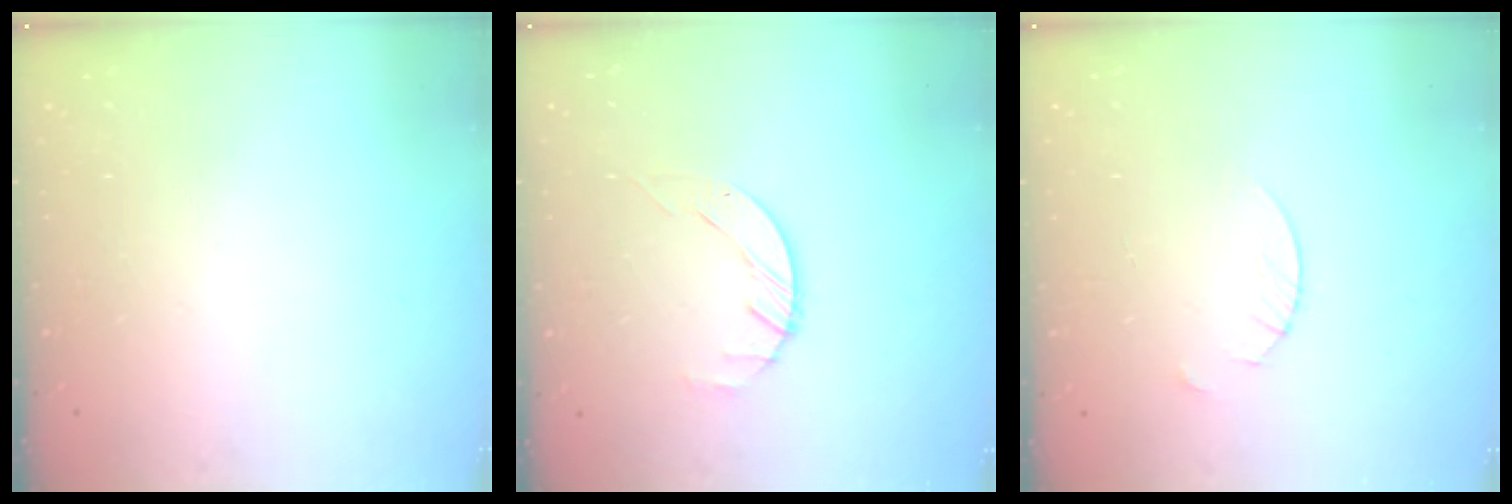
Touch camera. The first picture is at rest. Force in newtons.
{"total": 1.4, "press": 1.4, "slide": 0.2}
{"total": 1.8, "press": 1.8, "slide": 0.2}